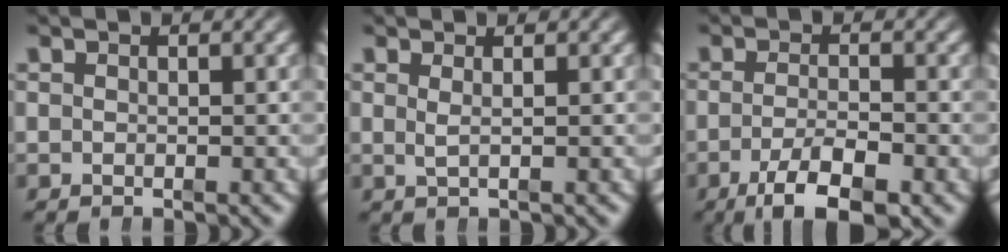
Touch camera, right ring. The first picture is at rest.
{"total": 1.1, "force": [0.4, -0.7, 0.8], "torque": [-0.015, -0.009, 0.015]}
{"total": 6.3, "force": [-3.9, 1.8, 4.6], "torque": [-0.072, -0.023, -0.052]}